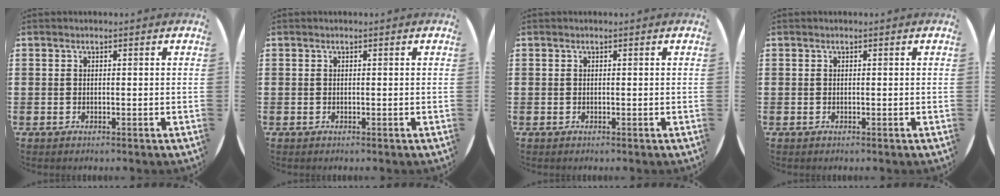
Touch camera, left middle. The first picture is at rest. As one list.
[{"total": 0.0}, {"total": 0.0}, {"total": 0.0}]